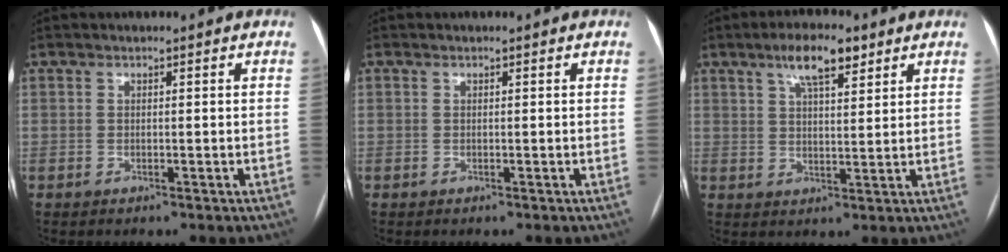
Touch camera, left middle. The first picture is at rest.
{"total": 0.0}
{"total": 7.1, "force": [4.4, 2.0, 5.2], "torque": [-0.096, 0.011, 0.075]}